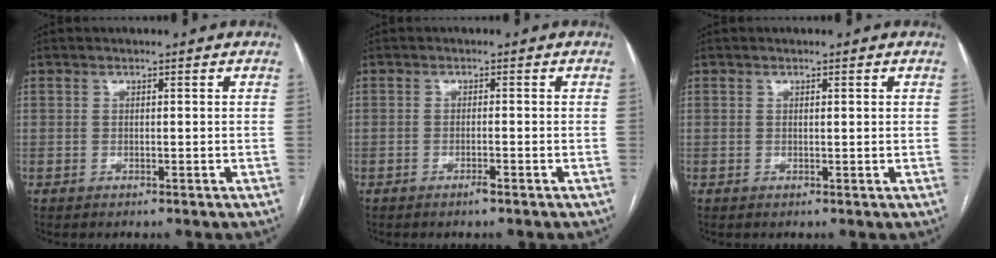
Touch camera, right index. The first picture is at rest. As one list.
[{"total": 1.3, "force": [-0.9, -0.1, 1.0], "torque": [-0.021, -0.002, -0.016]}, {"total": 0.6, "force": [0.3, 0.0, 0.5], "torque": [-0.010, 0.001, 0.003]}]